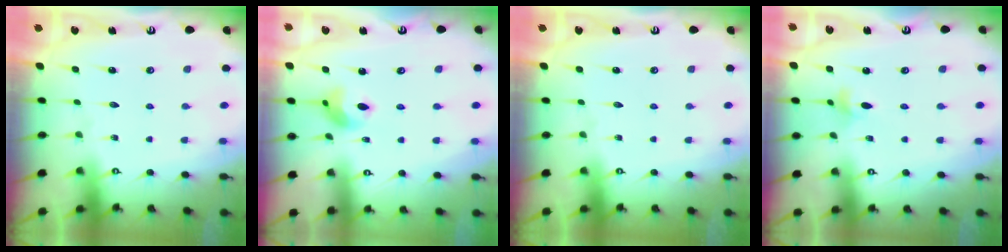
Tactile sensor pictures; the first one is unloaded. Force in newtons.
{"total": 8.5, "press": 8.5, "slide": 0.6}
{"total": 0.0}
{"total": 3.2, "press": 3.2, "slide": 0.5}